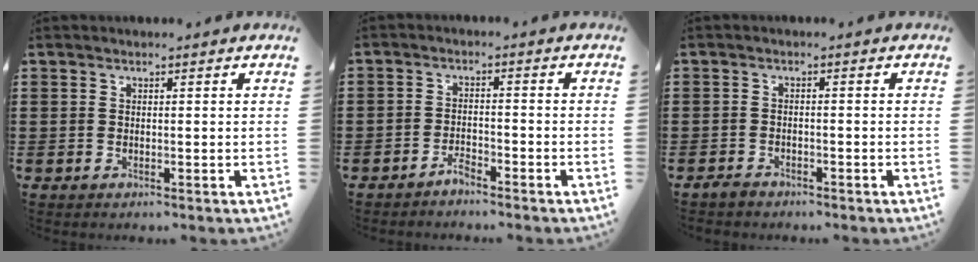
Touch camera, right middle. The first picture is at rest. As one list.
[{"total": 2.6, "force": [-2.5, 0.6, 0.1], "torque": [-0.009, 0.002, -0.053]}, {"total": 1.5, "force": [-1.4, 0.6, 0.4], "torque": [-0.014, 0.000, -0.028]}]